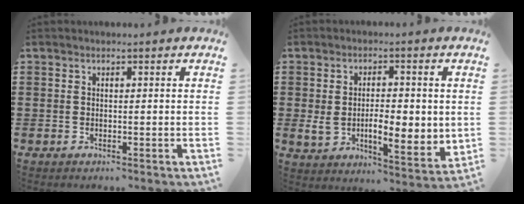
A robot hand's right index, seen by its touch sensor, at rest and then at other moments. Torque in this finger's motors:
{"motor_torque": [1.19, -0.94, 0.32, 0.15]}